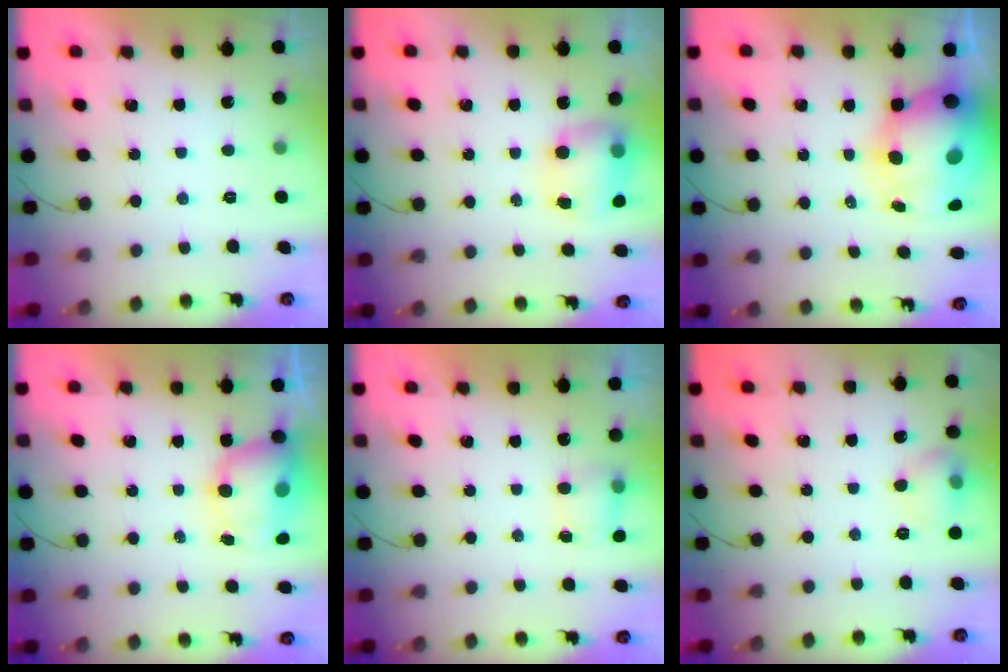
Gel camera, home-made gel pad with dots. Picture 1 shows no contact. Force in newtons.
{"total": 9.7, "press": 9.6, "slide": 1.7}
{"total": 15.5, "press": 15.0, "slide": 4.1}
{"total": 8.4, "press": 8.1, "slide": 2.3}
{"total": 4.3, "press": 4.2, "slide": 0.7}
{"total": 7.2, "press": 7.0, "slide": 1.3}